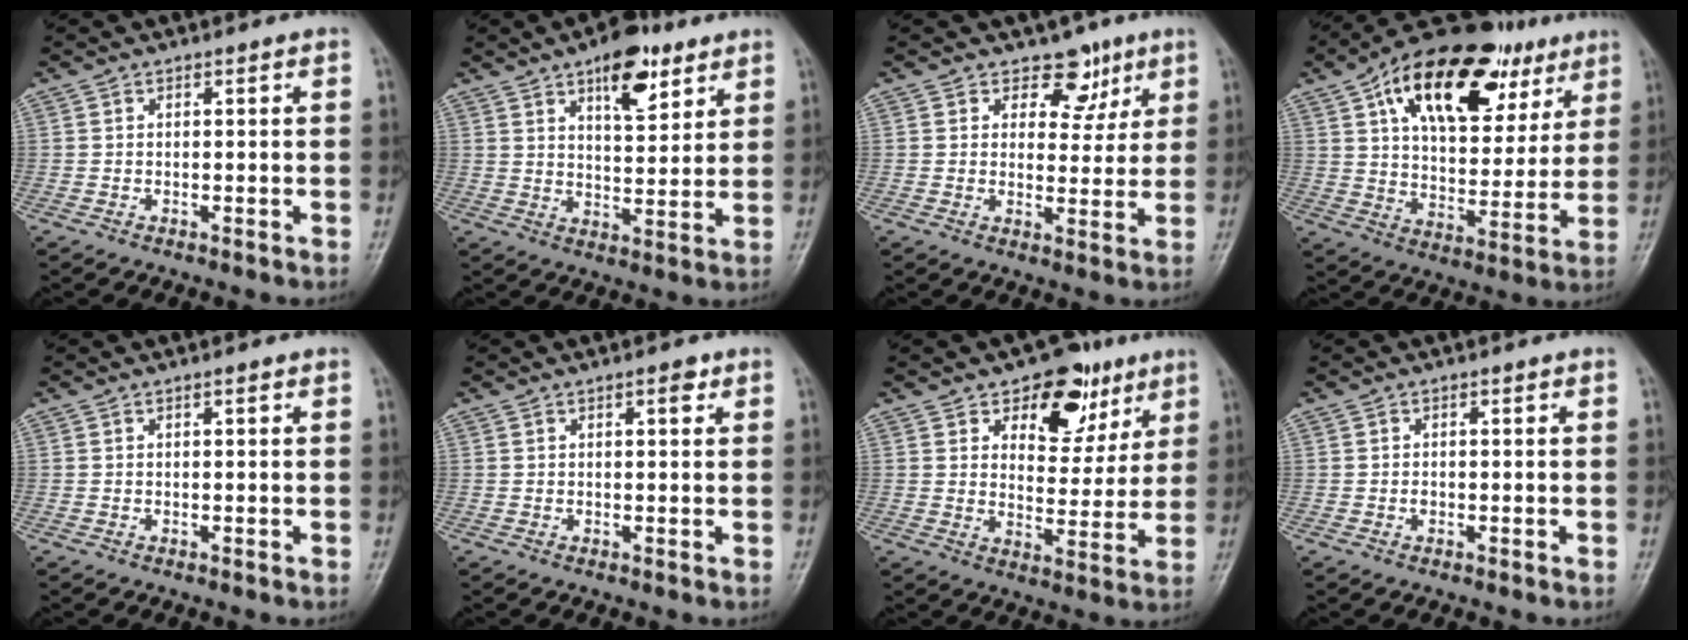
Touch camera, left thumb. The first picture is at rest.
{"total": 10.8, "force": [6.2, 4.8, 7.4], "torque": [-0.086, -0.033, 0.095]}
{"total": 6.1, "force": [3.8, 4.3, 2.1], "torque": [0.011, -0.018, 0.053]}
{"total": 25.9, "force": [12.9, 13.6, 17.9], "torque": [-0.240, -0.006, 0.203]}
{"total": 0.6, "force": [0.3, 0.1, 0.5], "torque": [-0.009, 0.000, 0.004]}
{"total": 2.1, "force": [1.1, 0.8, 1.6], "torque": [-0.018, -0.002, 0.013]}
{"total": 12.5, "force": [7.0, 7.6, 7.0], "torque": [-0.046, -0.032, 0.102]}
{"total": 0.8, "force": [-0.1, 0.6, 0.4], "torque": [-0.004, 0.002, -0.004]}